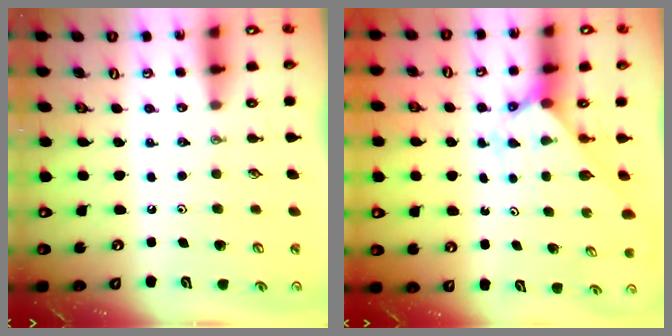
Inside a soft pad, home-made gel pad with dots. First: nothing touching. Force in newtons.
{"total": 2.3, "press": 2.3, "slide": 0.2}